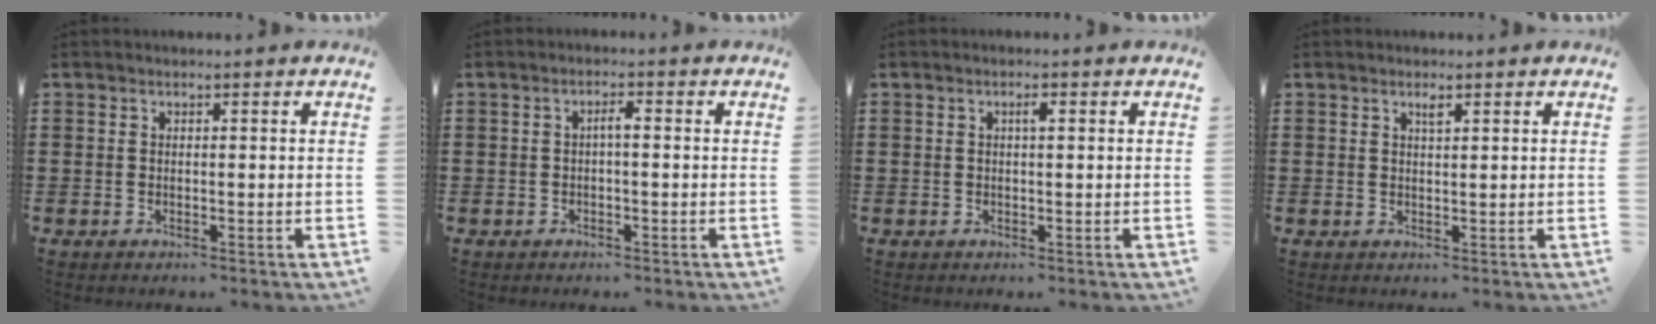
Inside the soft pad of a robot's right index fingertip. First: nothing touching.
{"total": 1.7, "force": [-0.3, 0.3, 1.6], "torque": [-0.031, 0.003, -0.008]}
{"total": 1.3, "force": [0.3, 0.3, 1.2], "torque": [-0.023, 0.003, 0.005]}
{"total": 1.2, "force": [0.7, 0.2, 0.9], "torque": [-0.019, 0.001, 0.012]}